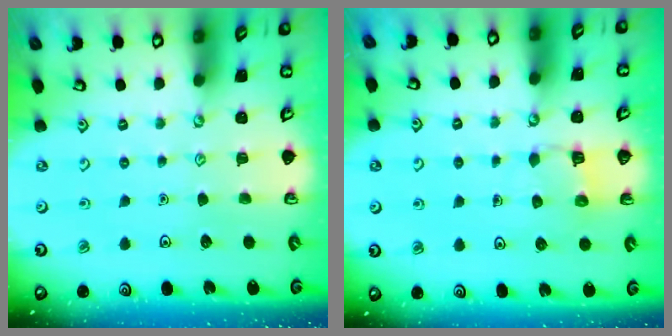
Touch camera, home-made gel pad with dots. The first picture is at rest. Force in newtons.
{"total": 4.6, "press": 4.6, "slide": 0.3}